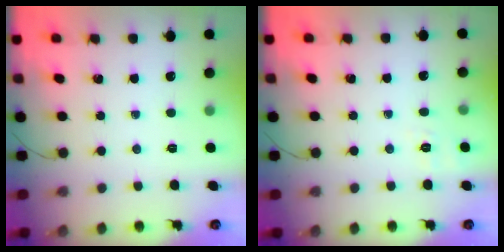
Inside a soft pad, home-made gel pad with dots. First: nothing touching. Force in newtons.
{"total": 1.8, "press": 0.4, "slide": 1.8}